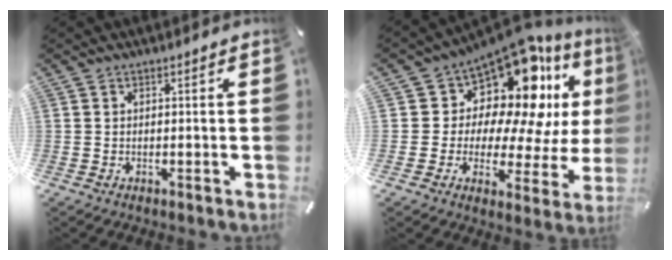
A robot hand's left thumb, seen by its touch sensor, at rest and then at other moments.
{"total": 15.4, "force": [9.4, 8.8, 8.6], "torque": [-0.124, -0.105, 0.159]}